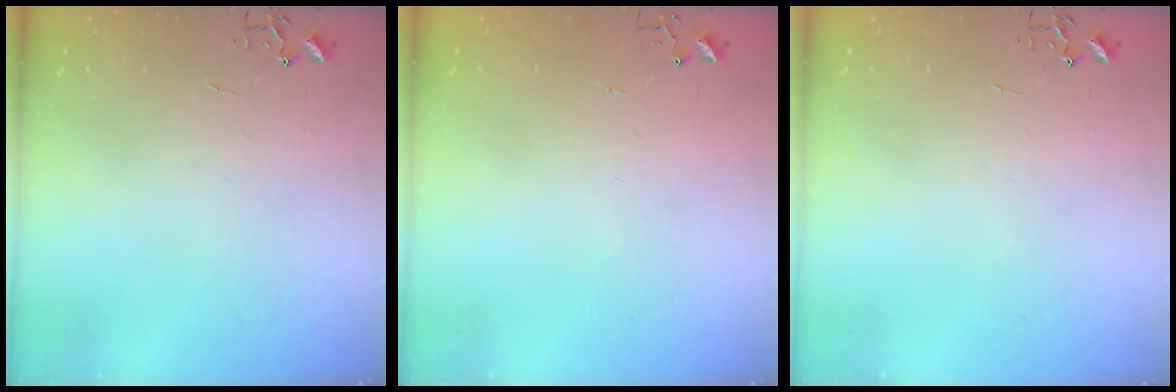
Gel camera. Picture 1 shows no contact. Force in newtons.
{"total": 3.6, "press": 3.6, "slide": 0.4}
{"total": 0.0}